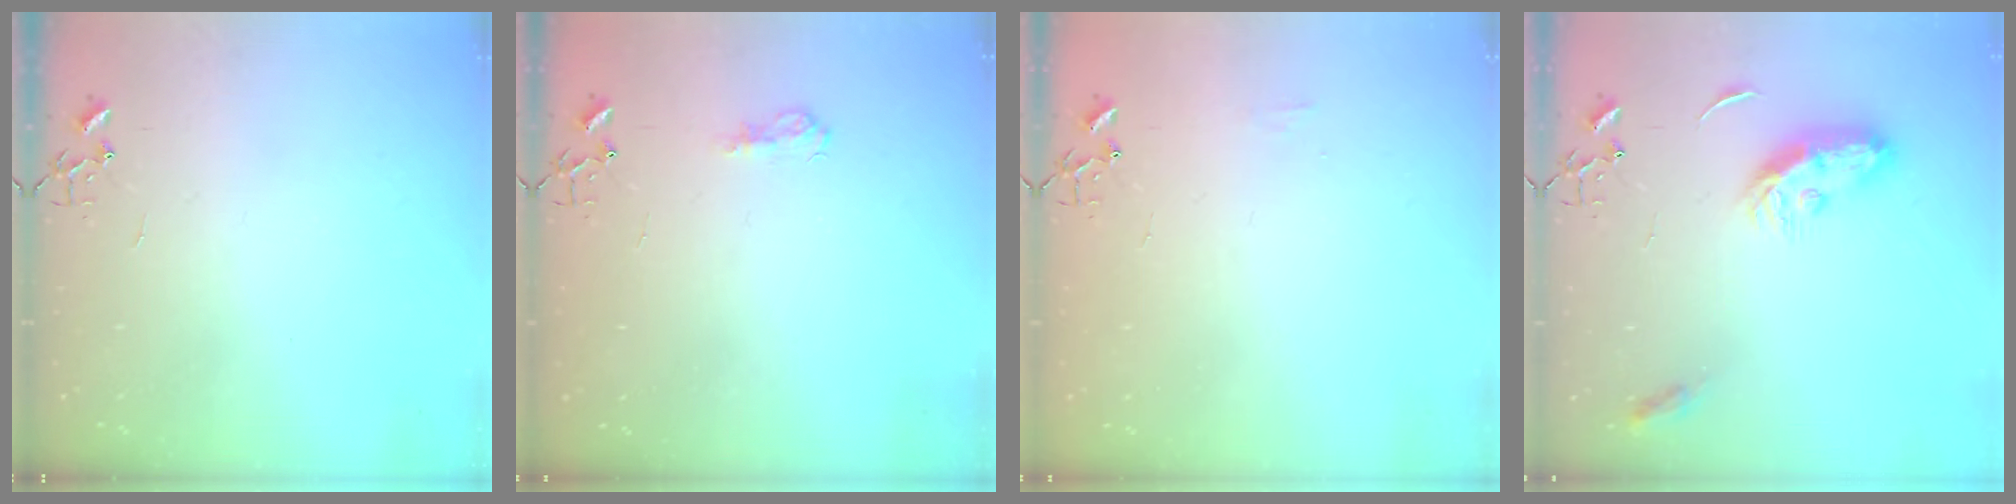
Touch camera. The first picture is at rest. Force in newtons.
{"total": 7.9, "press": 7.8, "slide": 0.8}
{"total": 5.1, "press": 5.1, "slide": 0.7}
{"total": 10.4, "press": 10.4, "slide": 0.1}